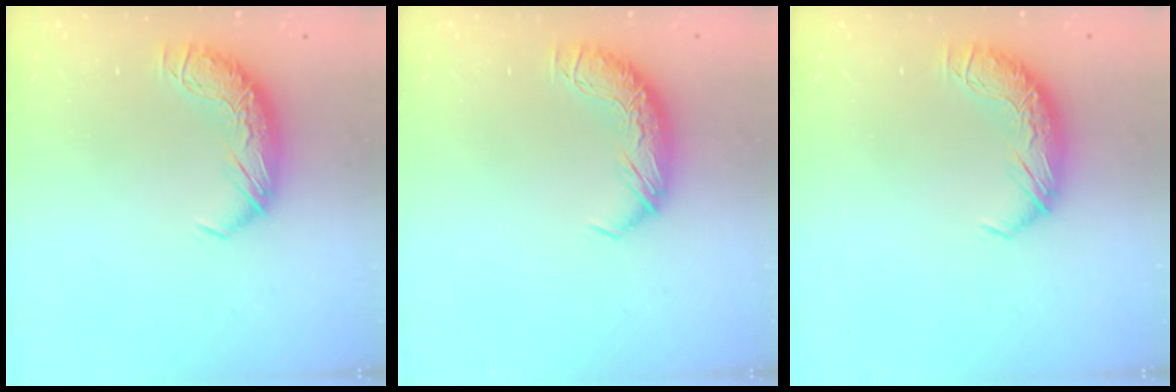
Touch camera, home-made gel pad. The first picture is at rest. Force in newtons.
{"total": 0.0}
{"total": 0.0}